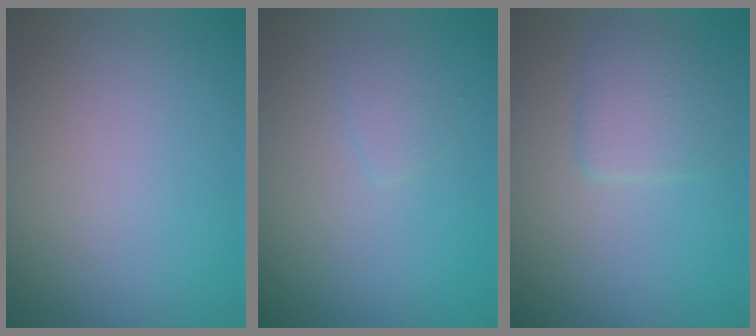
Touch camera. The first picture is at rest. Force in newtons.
{"total": 1.0, "press": 1.0, "slide": 0.0}
{"total": 2.5, "press": 2.5, "slide": 0.1}